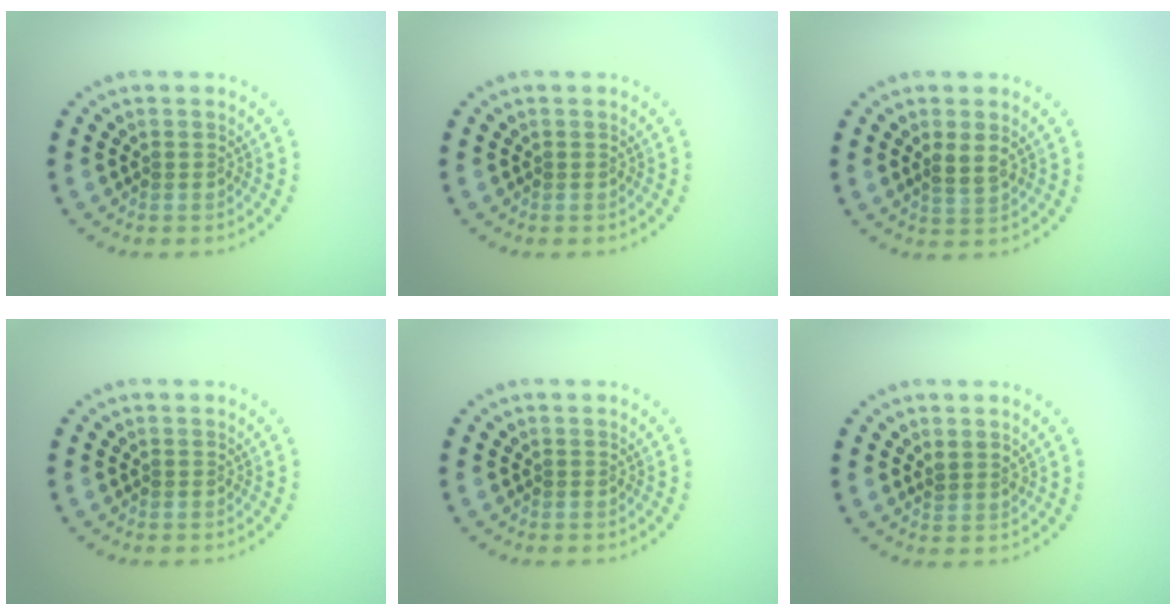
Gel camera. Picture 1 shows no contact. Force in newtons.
{"total": 0.0}
{"total": 1.9, "press": 1.8, "slide": 0.7}
{"total": 0.0}
{"total": 0.0}
{"total": 1.1, "press": 1.0, "slide": 0.5}